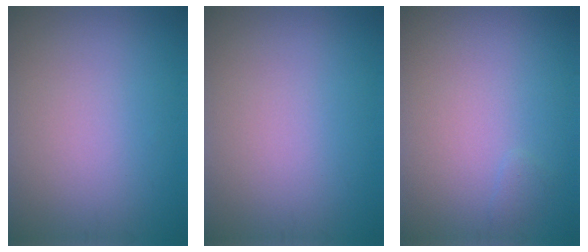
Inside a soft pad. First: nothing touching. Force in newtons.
{"total": 0.0}
{"total": 0.5, "press": 0.5, "slide": 0.0}